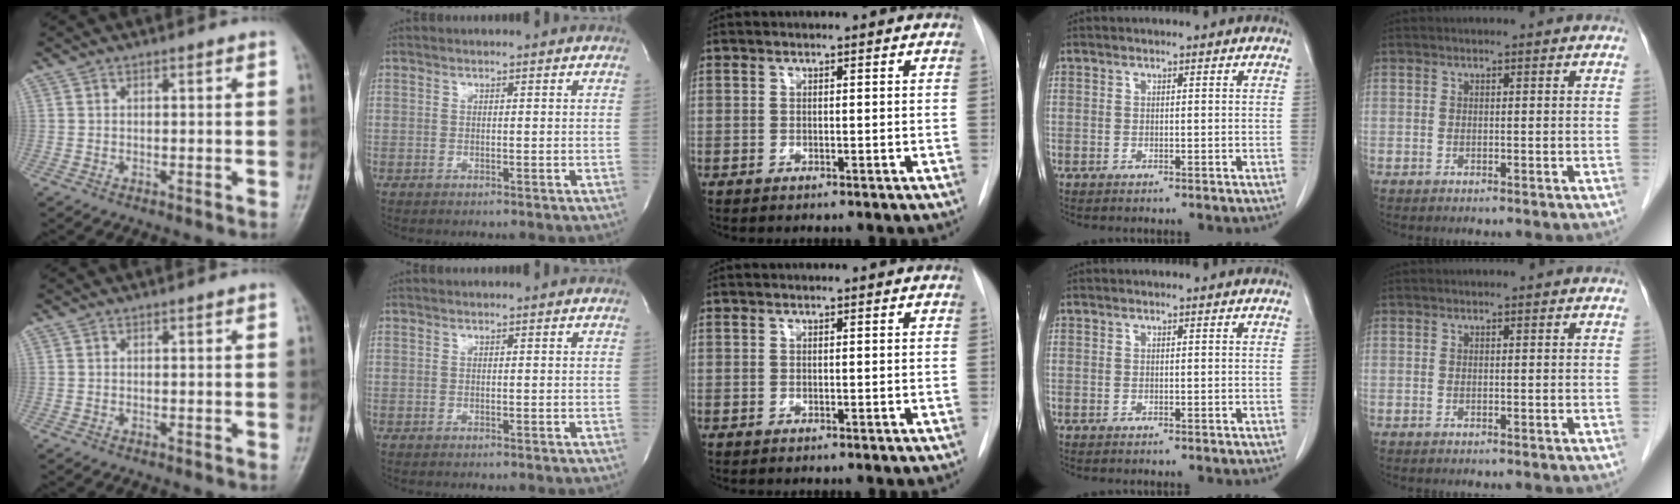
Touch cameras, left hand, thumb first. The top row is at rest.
{}